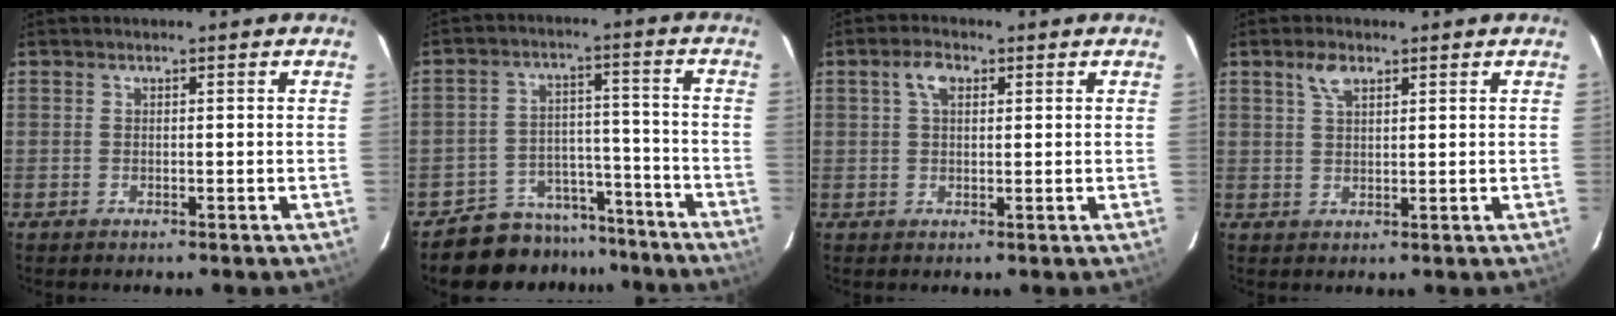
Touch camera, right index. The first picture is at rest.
{"total": 10.9, "force": [-9.3, 5.8, 0.2], "torque": [-0.012, 0.051, -0.129]}
{"total": 3.4, "force": [1.3, 2.0, 2.5], "torque": [-0.048, 0.011, 0.024]}
{"total": 3.3, "force": [2.0, 1.6, 2.2], "torque": [-0.041, 0.007, 0.037]}